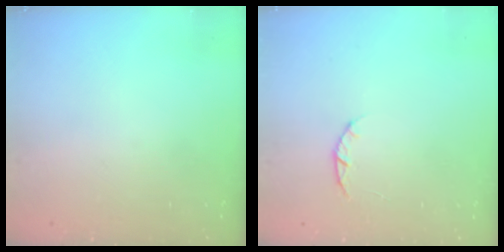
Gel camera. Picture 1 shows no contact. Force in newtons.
{"total": 3.0, "press": 3.0, "slide": 0.4}